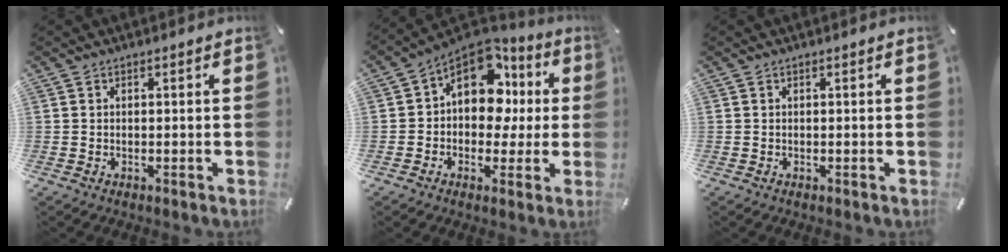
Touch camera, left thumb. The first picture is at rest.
{"total": 14.7, "force": [4.5, 10.5, 9.2], "torque": [-0.134, -0.025, 0.083]}
{"total": 0.0}